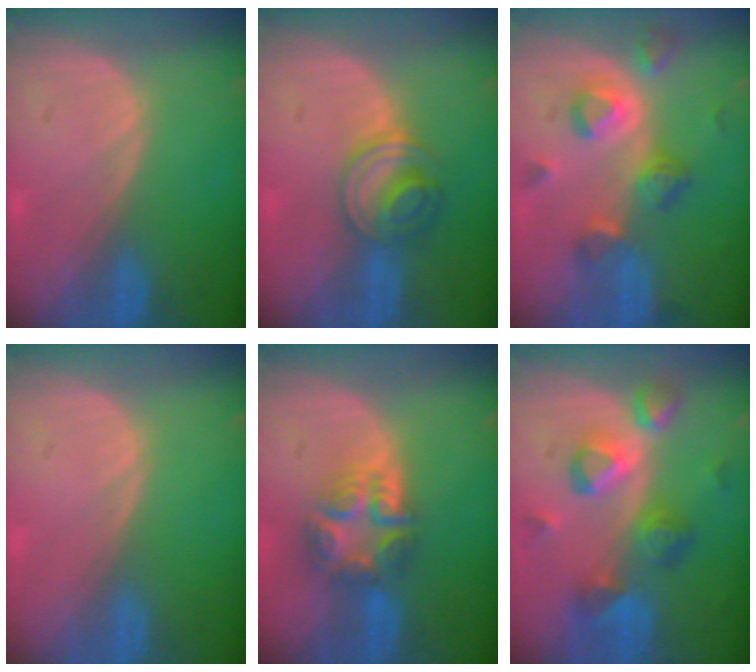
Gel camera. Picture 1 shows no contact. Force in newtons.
{"total": 5.6, "press": 5.5, "slide": 1.3}
{"total": 7.2, "press": 7.1, "slide": 1.0}
{"total": 0.0}
{"total": 8.0, "press": 6.8, "slide": 4.1}
{"total": 9.4, "press": 8.2, "slide": 4.6}